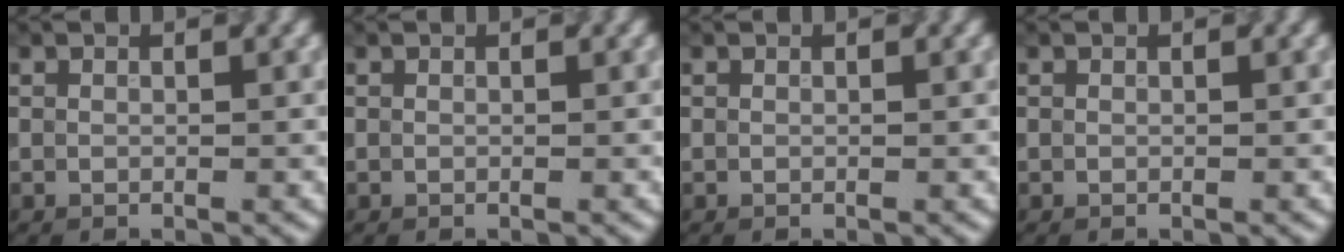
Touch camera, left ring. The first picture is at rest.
{"total": 0.0}
{"total": 0.0}
{"total": 0.0}